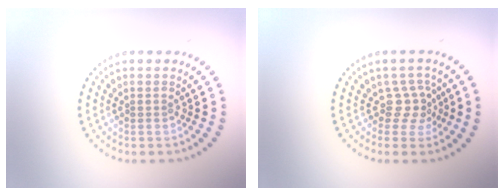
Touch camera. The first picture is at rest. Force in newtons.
{"total": 2.1, "press": 1.4, "slide": 1.5}